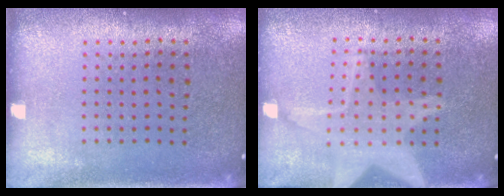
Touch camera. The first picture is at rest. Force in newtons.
{"total": 2.3, "press": 2.3, "slide": 0.3}